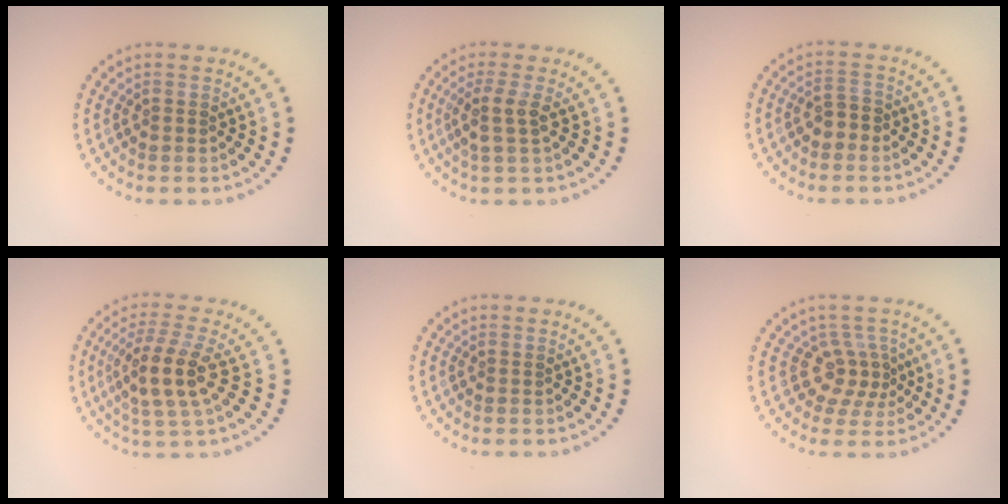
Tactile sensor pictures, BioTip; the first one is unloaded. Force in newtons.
{"total": 2.1, "press": 1.7, "slide": 1.3}
{"total": 1.9, "press": 1.8, "slide": 0.6}
{"total": 4.0, "press": 3.6, "slide": 1.9}
{"total": 0.0}
{"total": 2.9, "press": 2.1, "slide": 2.0}